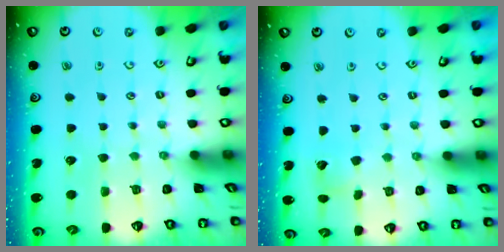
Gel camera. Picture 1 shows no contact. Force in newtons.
{"total": 5.2, "press": 5.2, "slide": 0.5}